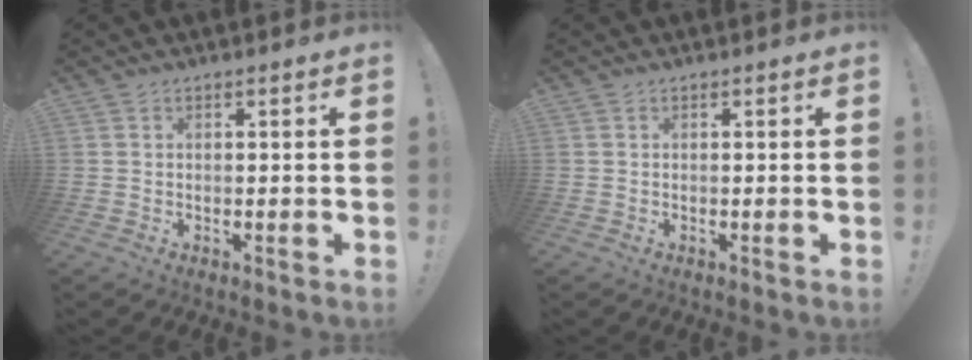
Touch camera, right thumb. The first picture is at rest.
{"total": 0.0}